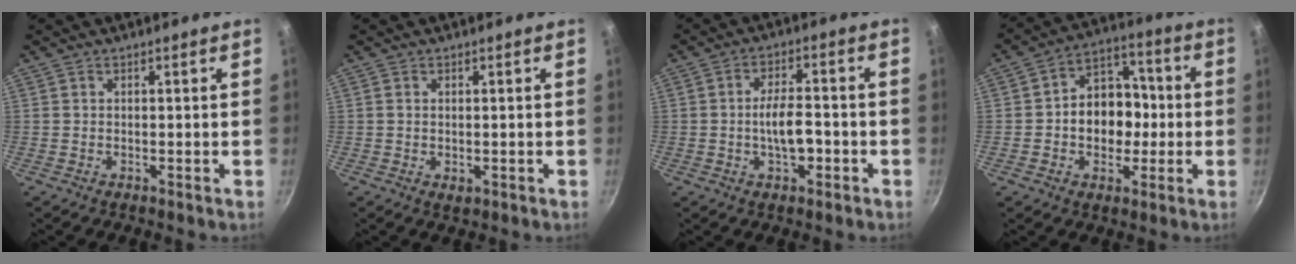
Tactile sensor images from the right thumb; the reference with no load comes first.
{"total": 1.5, "force": [-0.1, 0.9, 1.2], "torque": [-0.018, -0.004, -0.002]}
{"total": 7.0, "force": [-1.9, 3.2, 5.9], "torque": [-0.084, 0.023, -0.031]}
{"total": 12.6, "force": [-0.8, 9.9, 7.8], "torque": [-0.068, 0.029, -0.026]}